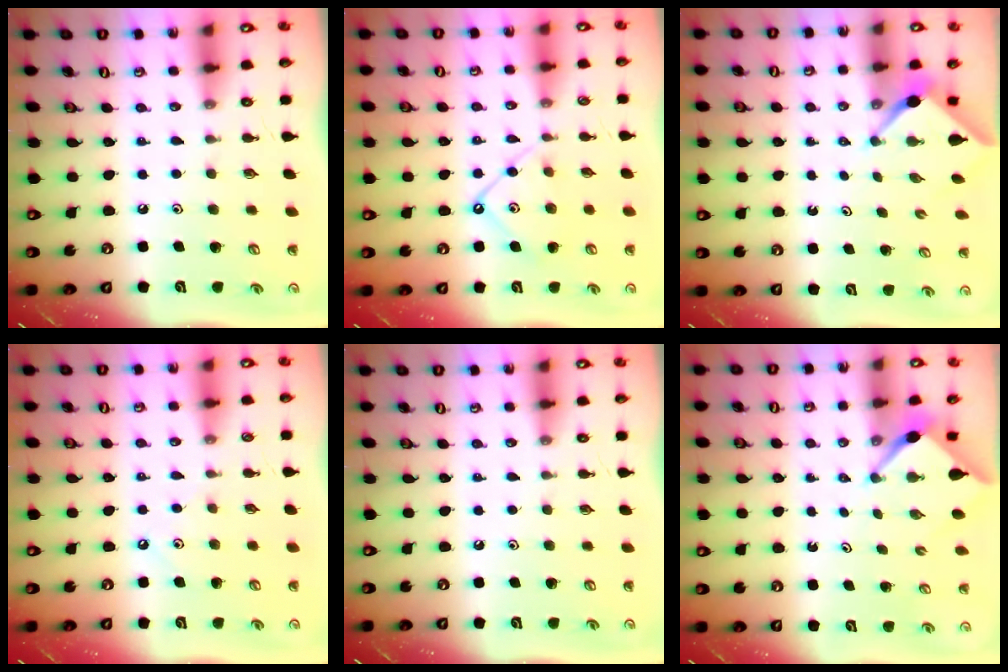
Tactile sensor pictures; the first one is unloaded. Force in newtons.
{"total": 9.2, "press": 9.2, "slide": 1.0}
{"total": 2.4, "press": 2.4, "slide": 0.3}
{"total": 3.3, "press": 3.2, "slide": 0.5}
{"total": 0.0}
{"total": 2.6, "press": 2.6, "slide": 0.1}